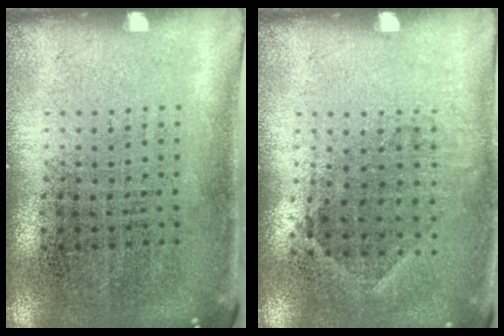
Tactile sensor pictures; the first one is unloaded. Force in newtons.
{"total": 0.8, "press": 0.7, "slide": 0.5}